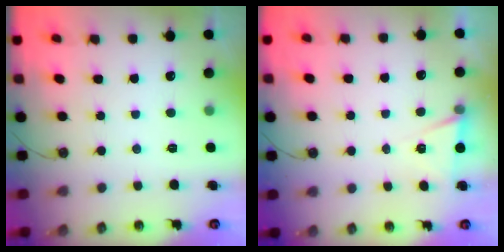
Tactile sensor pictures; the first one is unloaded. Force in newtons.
{"total": 5.5, "press": 3.2, "slide": 4.5}